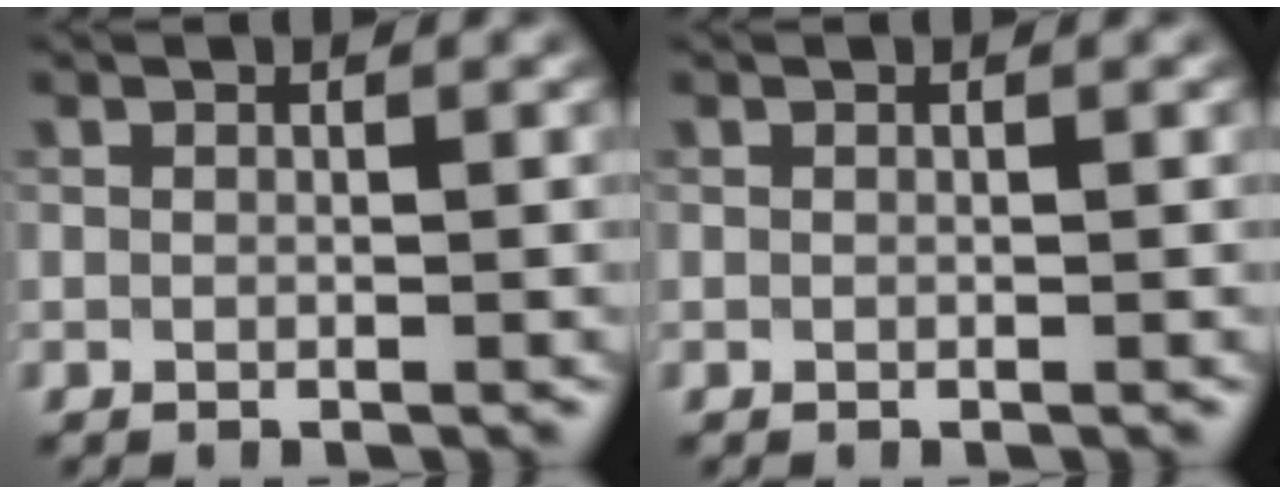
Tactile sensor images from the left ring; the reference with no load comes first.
{"total": 0.0}